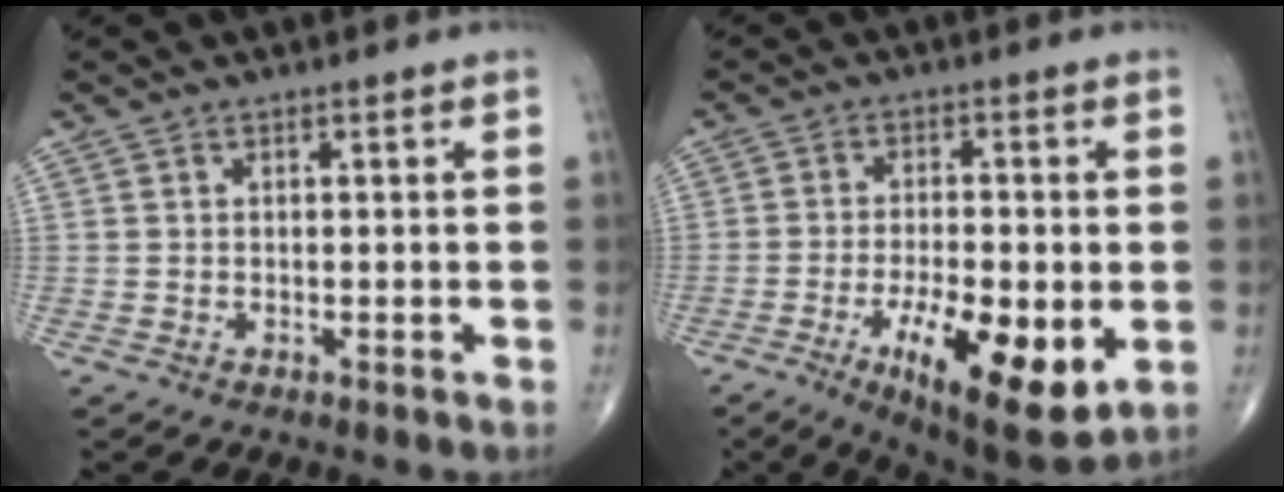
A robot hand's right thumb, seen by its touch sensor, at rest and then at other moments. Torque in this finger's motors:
{"motor_torque": [1.05, 1.90, 0.25, -0.40, 0.15]}